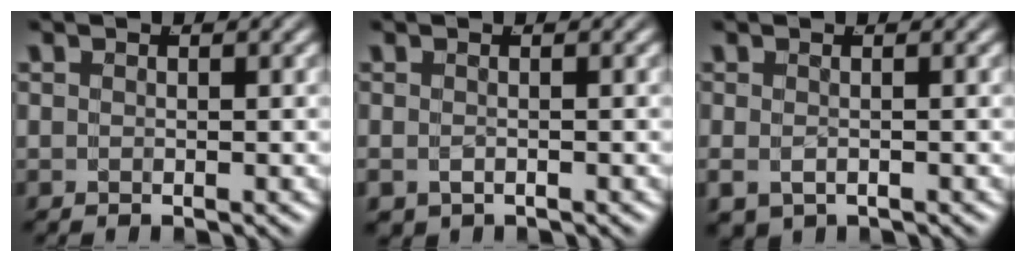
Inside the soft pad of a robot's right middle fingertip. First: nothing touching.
{"total": 1.0, "force": [-0.8, 0.4, 0.5], "torque": [-0.032, -0.009, -0.007]}
{"total": 1.3, "force": [-0.8, 0.5, 0.8], "torque": [-0.038, -0.012, -0.006]}